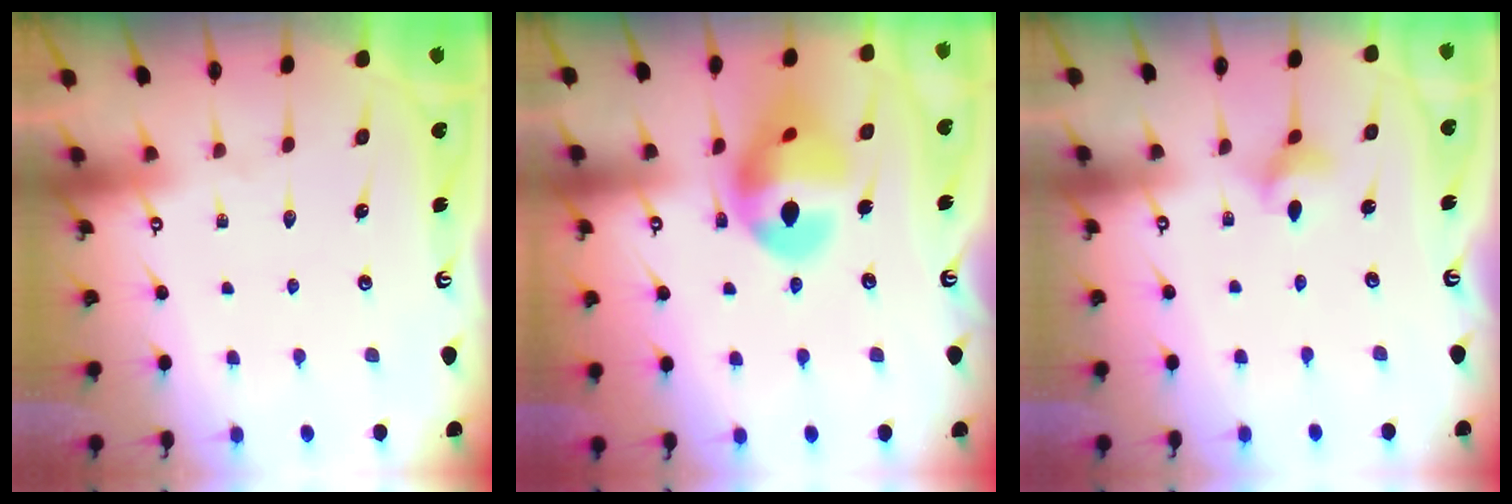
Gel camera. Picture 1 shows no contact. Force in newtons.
{"total": 15.3, "press": 15.3, "slide": 1.3}
{"total": 3.1, "press": 3.1, "slide": 0.4}